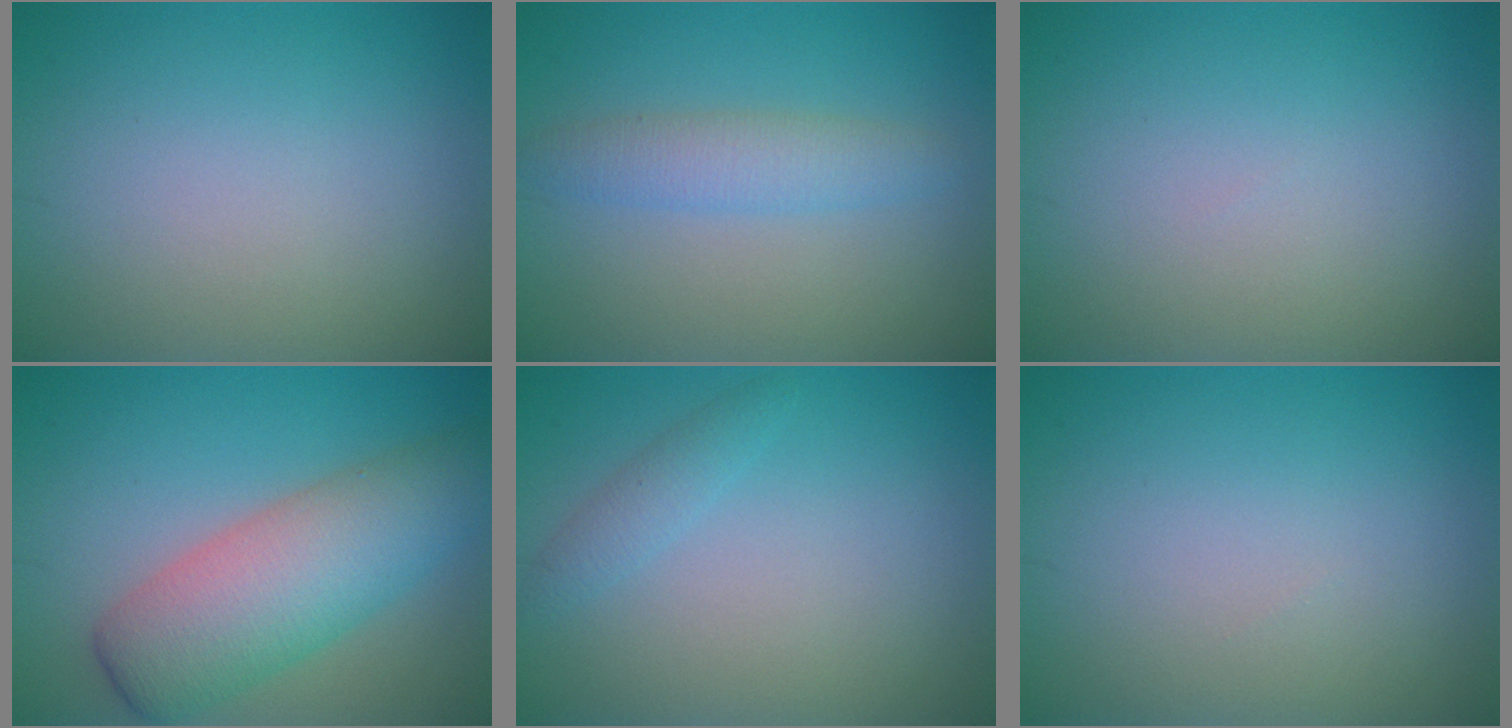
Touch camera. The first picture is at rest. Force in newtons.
{"total": 2.7, "press": 2.7, "slide": 0.1}
{"total": 0.0}
{"total": 7.7, "press": 7.7, "slide": 0.3}
{"total": 1.4, "press": 1.4, "slide": 0.1}
{"total": 0.0}